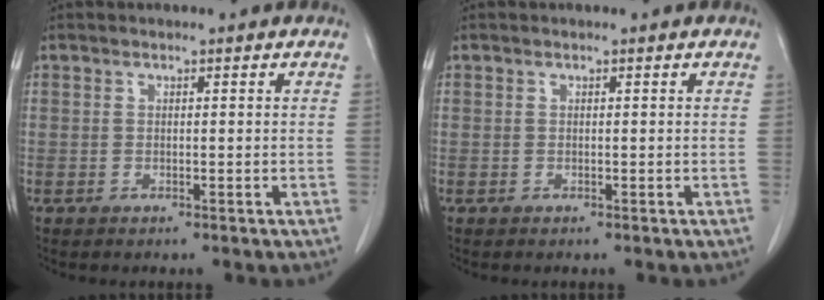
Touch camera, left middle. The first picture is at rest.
{"total": 0.0}